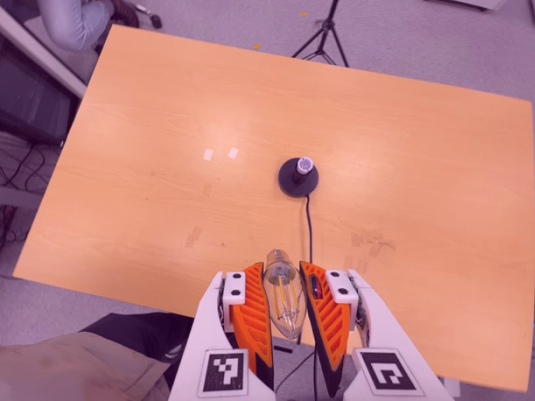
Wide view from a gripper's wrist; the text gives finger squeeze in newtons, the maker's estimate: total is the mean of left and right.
{"total": 21.4, "left": 22.8, "right": 20.0}